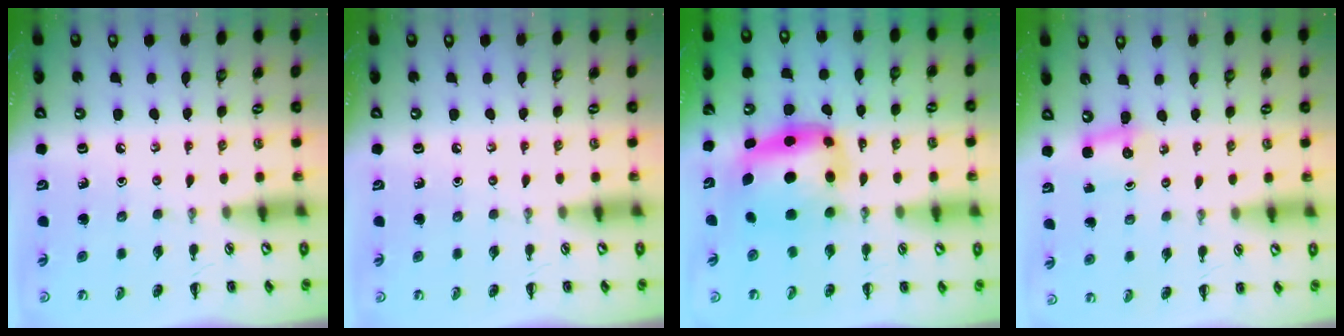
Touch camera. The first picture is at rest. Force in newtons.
{"total": 0.0}
{"total": 6.0, "press": 5.9, "slide": 1.4}
{"total": 2.8, "press": 2.7, "slide": 0.9}